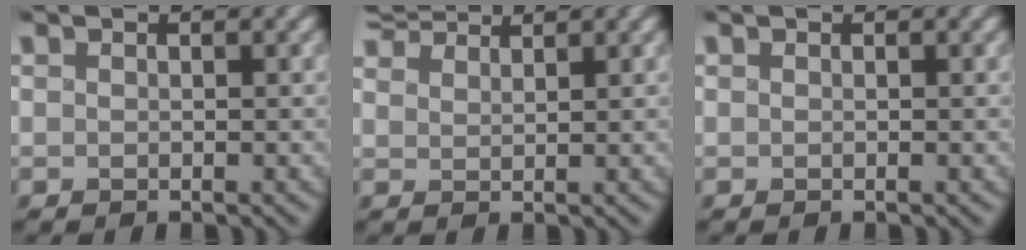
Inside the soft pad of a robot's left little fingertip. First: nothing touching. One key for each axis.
{"total": 4.0, "fx": 3.7, "fy": 0.7, "fz": 1.3, "tx": -0.039, "ty": 0.021, "tz": 0.067}
{"total": 0.0}